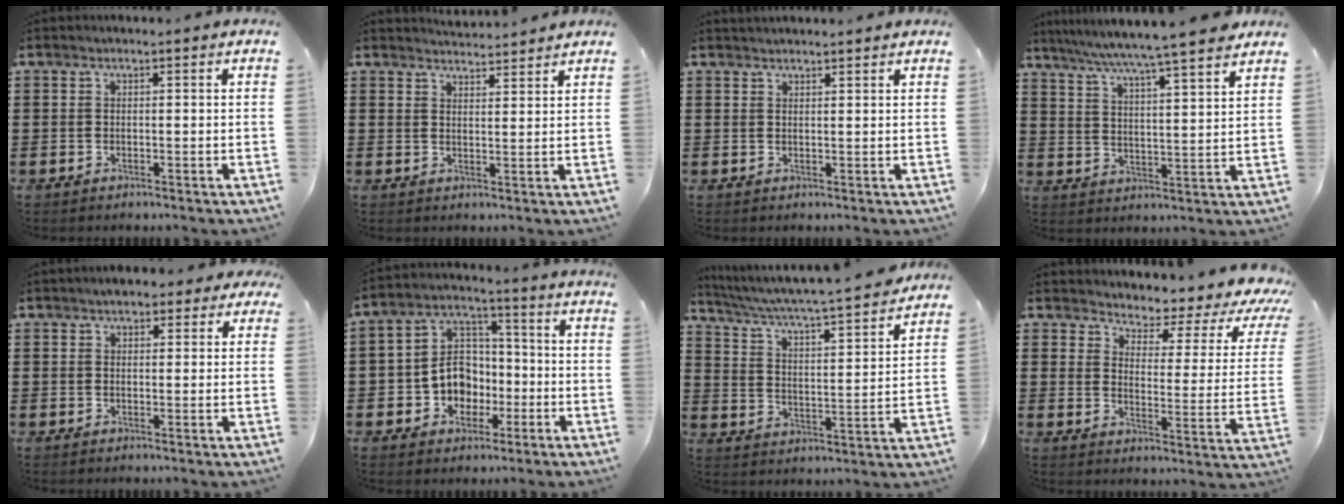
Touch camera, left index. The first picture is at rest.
{"total": 2.9, "force": [2.9, 0.1, -0.2], "torque": [-0.004, -0.010, 0.056]}
{"total": 1.3, "force": [1.3, 0.1, 0.0], "torque": [-0.003, 0.001, 0.025]}
{"total": 6.5, "force": [5.8, -1.1, 2.8], "torque": [-0.078, -0.041, 0.093]}
{"total": 2.9, "force": [2.2, 1.4, 1.3], "torque": [-0.025, 0.007, 0.037]}
{"total": 7.8, "force": [-2.0, 6.9, 3.0], "torque": [-0.068, 0.016, -0.036]}
{"total": 4.4, "force": [4.0, -0.1, 1.8], "torque": [-0.057, -0.037, 0.057]}
{"total": 3.1, "force": [2.7, 1.1, 1.2], "torque": [-0.037, -0.029, 0.033]}